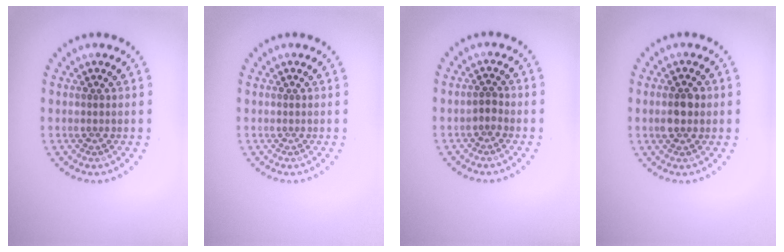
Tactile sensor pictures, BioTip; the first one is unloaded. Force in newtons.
{"total": 0.0}
{"total": 1.0, "press": 0.9, "slide": 0.4}
{"total": 2.5, "press": 2.5, "slide": 0.1}